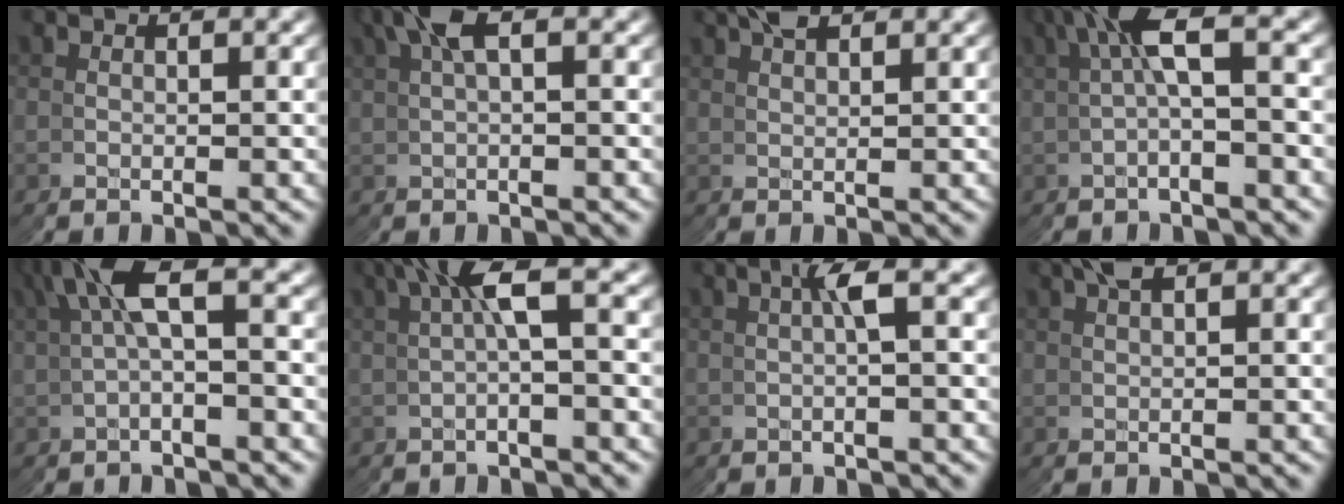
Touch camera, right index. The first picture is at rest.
{"total": 2.9, "force": [1.7, 0.5, 2.3], "torque": [-0.026, 0.022, 0.023]}
{"total": 2.8, "force": [1.7, 0.9, 1.9], "torque": [-0.013, 0.011, 0.028]}
{"total": 3.2, "force": [1.3, 0.4, 2.9], "torque": [-0.051, 0.016, 0.018]}
{"total": 3.8, "force": [1.9, 1.3, 3.0], "torque": [-0.057, 0.013, 0.028]}
{"total": 3.2, "force": [1.5, -0.4, 2.8], "torque": [-0.045, 0.024, 0.021]}
{"total": 1.9, "force": [0.8, -1.4, 1.1], "torque": [-0.025, 0.018, 0.013]}
{"total": 2.1, "force": [1.1, 0.4, 1.7], "torque": [-0.018, 0.015, 0.018]}